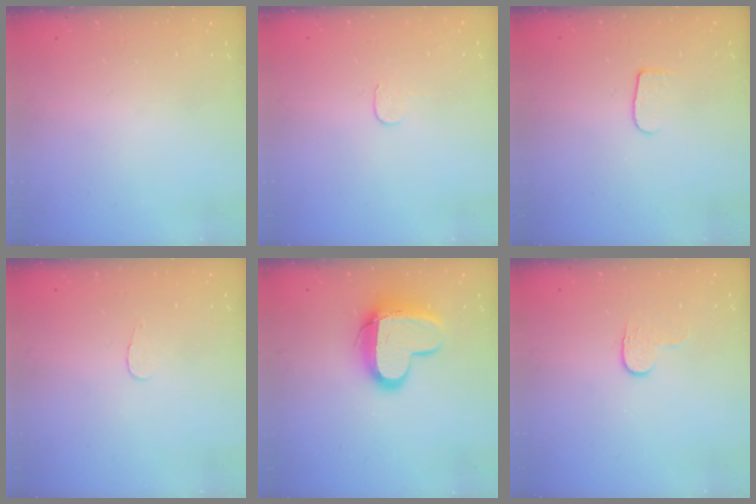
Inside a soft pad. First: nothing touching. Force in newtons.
{"total": 3.8, "press": 3.8, "slide": 0.4}
{"total": 5.8, "press": 5.8, "slide": 0.7}
{"total": 2.8, "press": 2.8, "slide": 0.3}
{"total": 12.8, "press": 12.7, "slide": 1.4}
{"total": 4.2, "press": 4.2, "slide": 0.5}